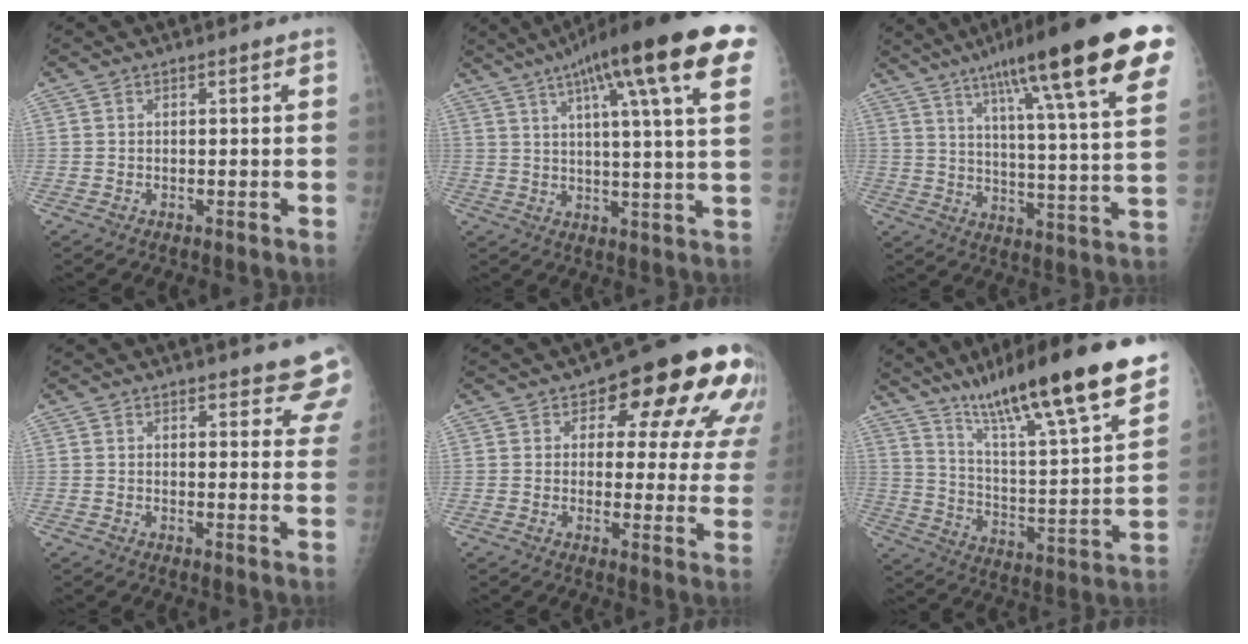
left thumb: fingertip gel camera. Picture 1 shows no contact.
{"total": 22.2, "force": [11.2, 3.3, 18.9], "torque": [-0.280, -0.001, 0.148]}
{"total": 27.5, "force": [16.3, 3.6, 21.8], "torque": [-0.315, -0.032, 0.234]}
{"total": 9.5, "force": [8.3, 2.5, 3.9], "torque": [-0.002, -0.035, 0.079]}
{"total": 17.8, "force": [8.3, 8.8, 13.1], "torque": [-0.110, -0.021, 0.095]}
{"total": 25.5, "force": [18.2, 3.2, 17.6], "torque": [-0.265, -0.062, 0.297]}